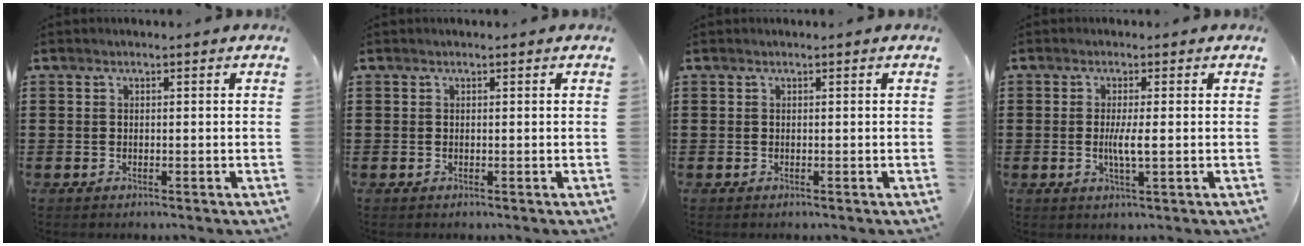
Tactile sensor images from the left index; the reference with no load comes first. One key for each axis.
{"total": 0.0}
{"total": 0.0}
{"total": 3.3, "fx": -0.1, "fy": 0.3, "fz": 3.3, "tx": -0.067, "ty": -0.008, "tz": -0.006}